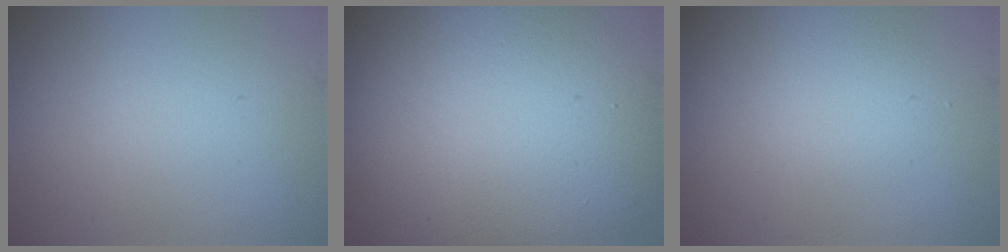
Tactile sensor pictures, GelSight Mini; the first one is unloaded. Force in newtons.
{"total": 18.0, "press": 18.0, "slide": 1.2}
{"total": 2.1, "press": 2.1, "slide": 0.2}